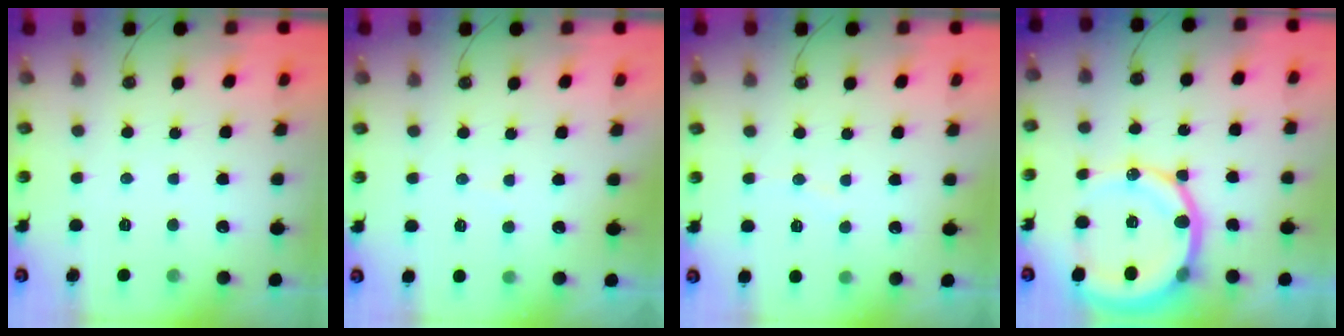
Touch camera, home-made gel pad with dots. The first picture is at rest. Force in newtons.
{"total": 3.5, "press": 3.1, "slide": 1.7}
{"total": 5.3, "press": 5.2, "slide": 1.1}
{"total": 17.5, "press": 17.3, "slide": 3.2}